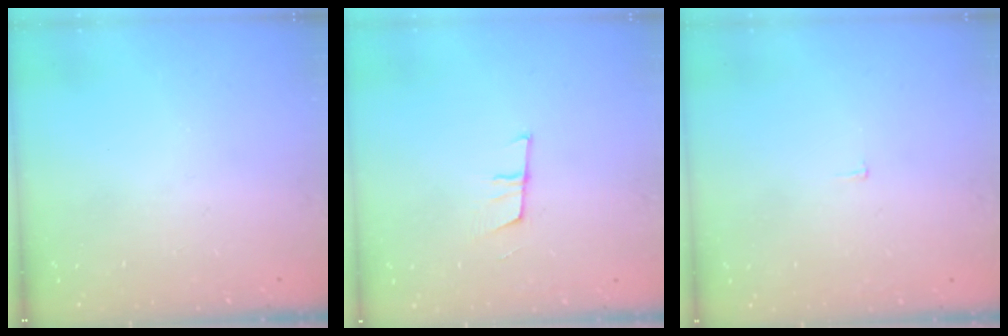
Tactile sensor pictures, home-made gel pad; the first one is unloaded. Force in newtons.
{"total": 6.0, "press": 5.4, "slide": 2.5}
{"total": 2.2, "press": 2.2, "slide": 0.1}